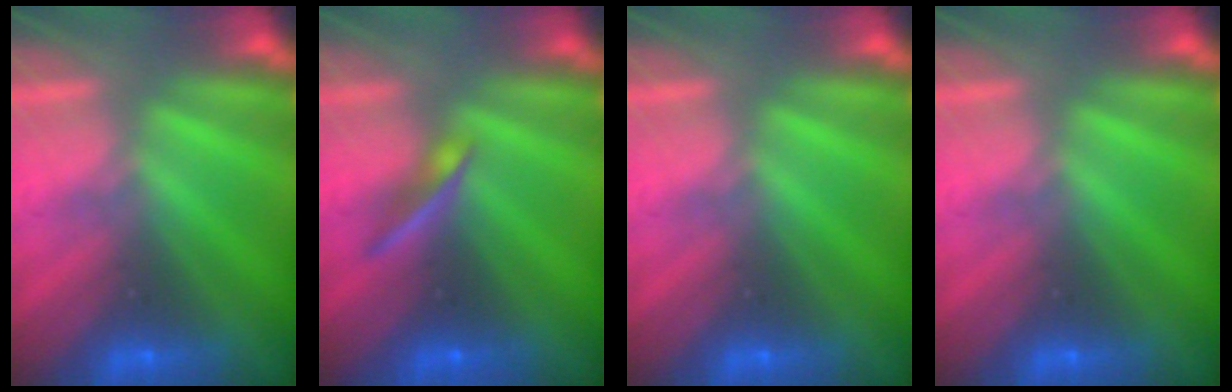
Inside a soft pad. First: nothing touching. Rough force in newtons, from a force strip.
{"total": 2.3}
{"total": 0.0}
{"total": 0.0}